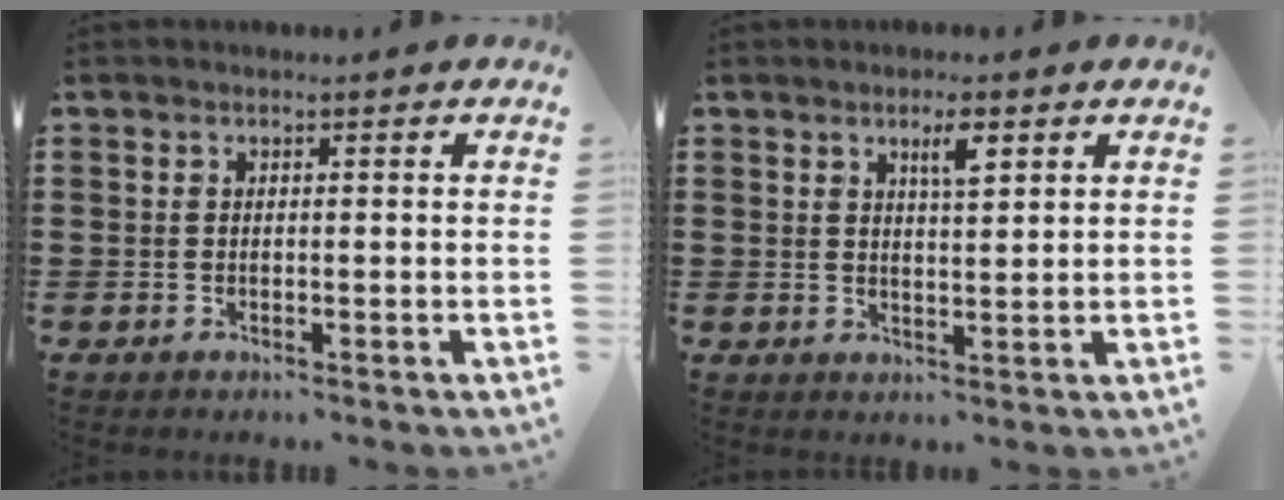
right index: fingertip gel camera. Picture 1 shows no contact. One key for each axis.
{"total": 3.0, "fx": 1.7, "fy": 0.5, "fz": 2.5, "tx": -0.044, "ty": 0.000, "tz": 0.026}